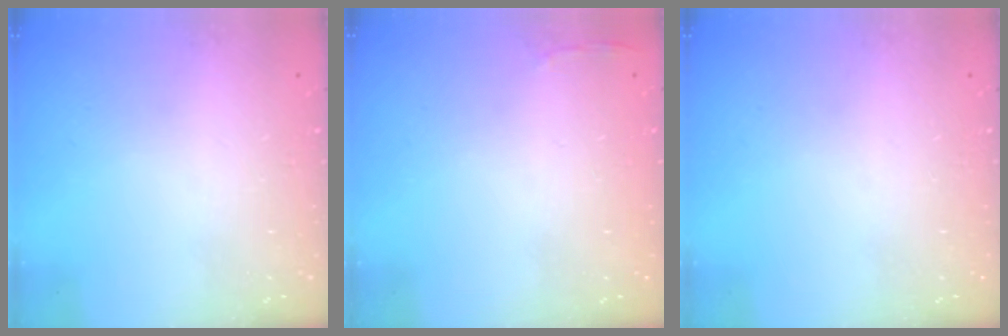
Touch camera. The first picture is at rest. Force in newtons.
{"total": 2.8, "press": 2.6, "slide": 0.9}
{"total": 0.0}